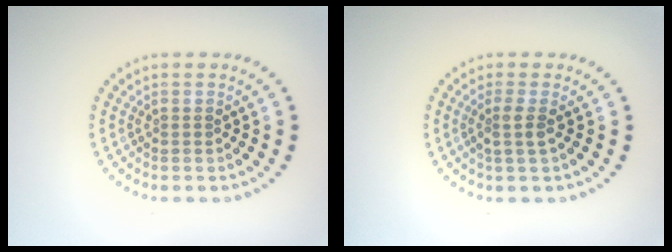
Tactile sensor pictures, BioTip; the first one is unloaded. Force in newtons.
{"total": 1.6, "press": 1.3, "slide": 1.0}